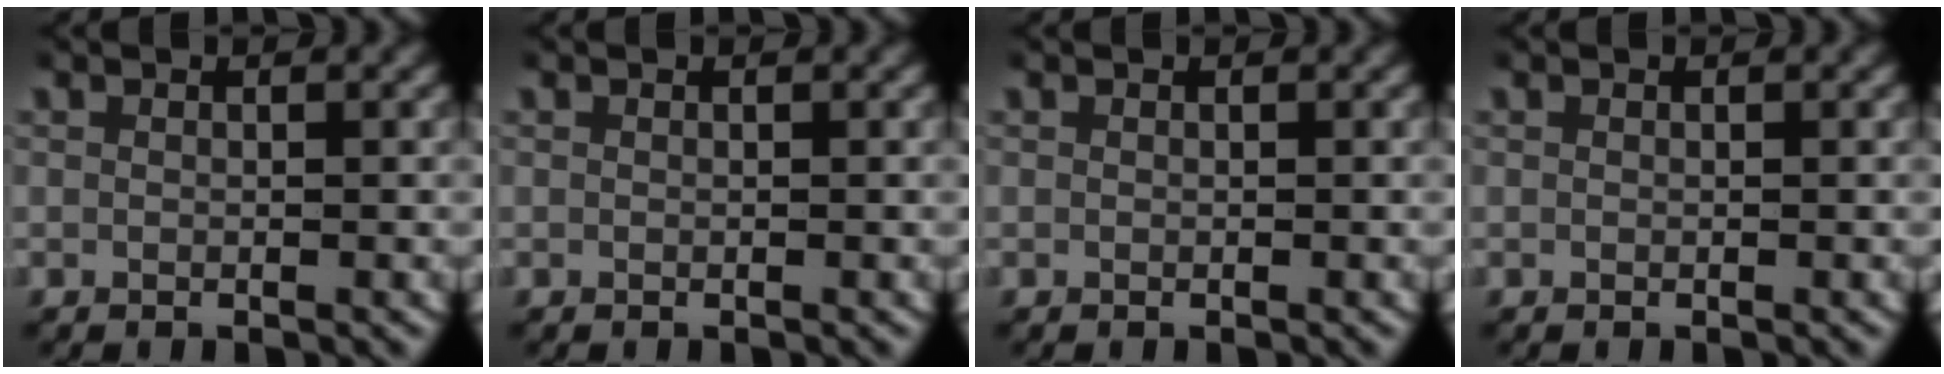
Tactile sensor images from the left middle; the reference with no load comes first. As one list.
[{"total": 0.0}, {"total": 0.0}, {"total": 0.0}]